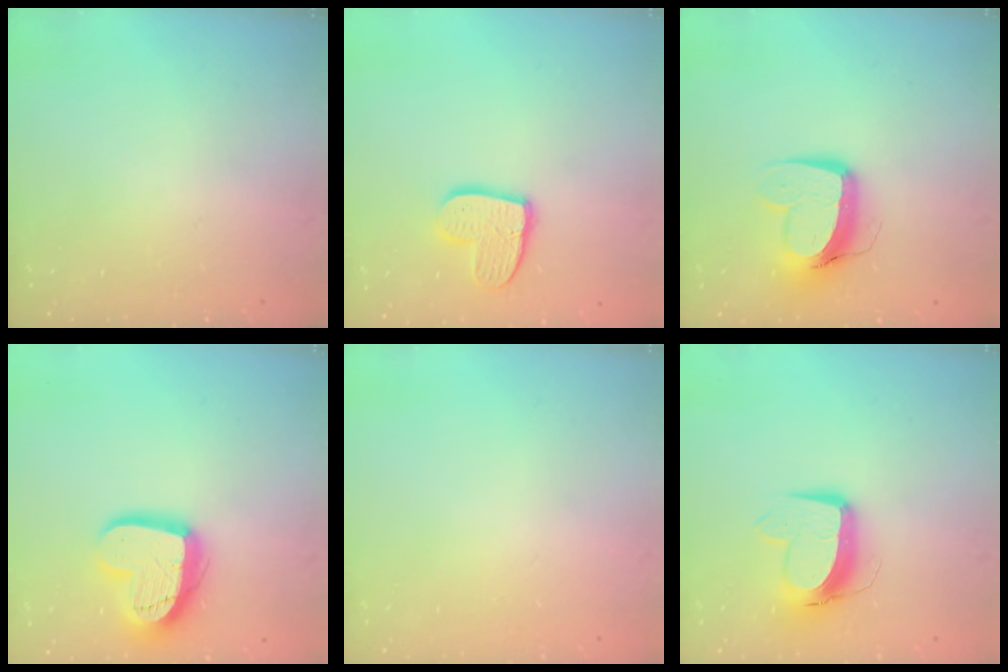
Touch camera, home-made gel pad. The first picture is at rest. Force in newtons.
{"total": 11.5, "press": 11.4, "slide": 0.9}
{"total": 11.6, "press": 11.5, "slide": 1.3}
{"total": 16.1, "press": 16.1, "slide": 1.0}
{"total": 0.0}
{"total": 12.1, "press": 12.0, "slide": 1.4}